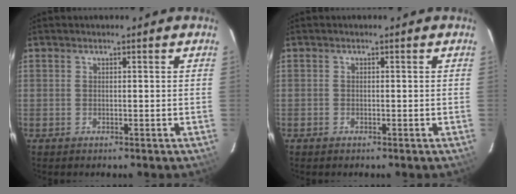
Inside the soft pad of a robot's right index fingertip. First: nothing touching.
{"total": 0.6, "force": [-0.5, 0.3, 0.0], "torque": [-0.003, 0.002, -0.011]}